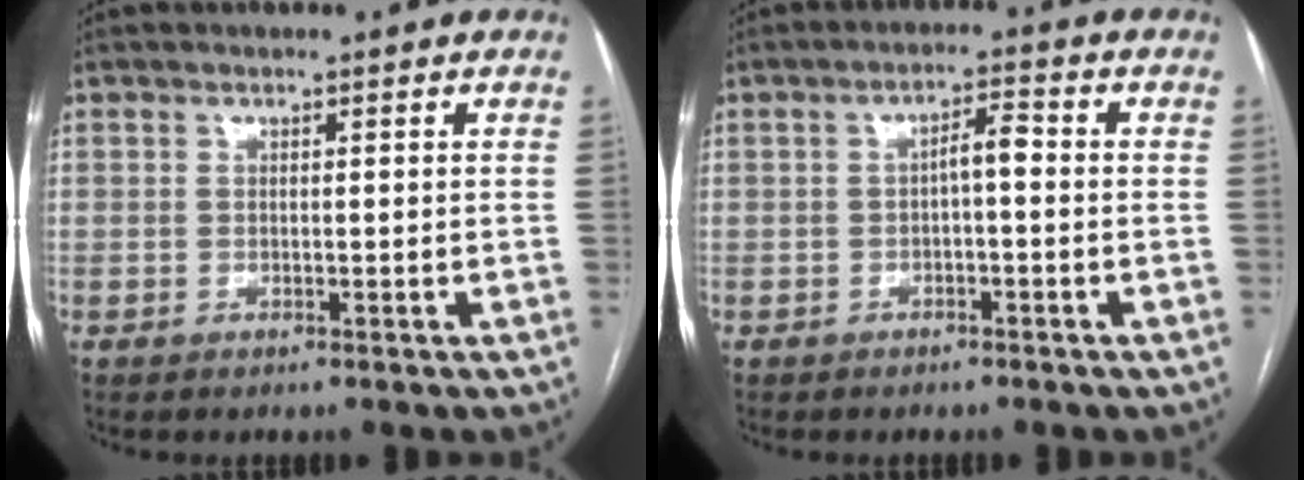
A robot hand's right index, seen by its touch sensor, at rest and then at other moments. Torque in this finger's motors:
{"motor_torque": [0.46, -0.04, 0.09, 0.06]}